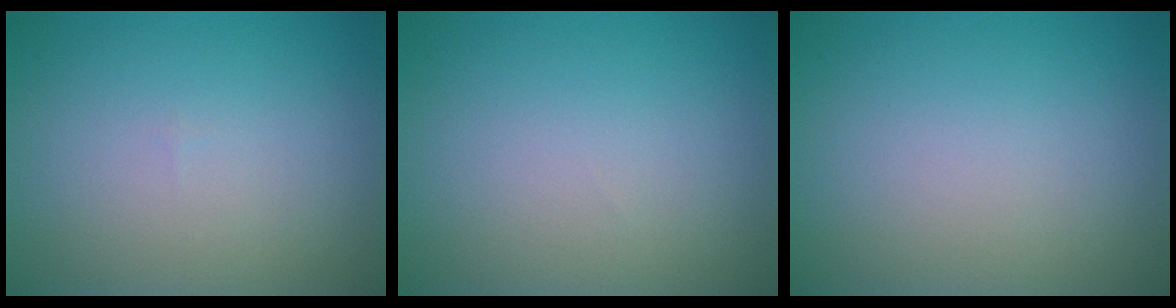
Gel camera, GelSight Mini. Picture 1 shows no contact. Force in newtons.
{"total": 0.0}
{"total": 0.0}